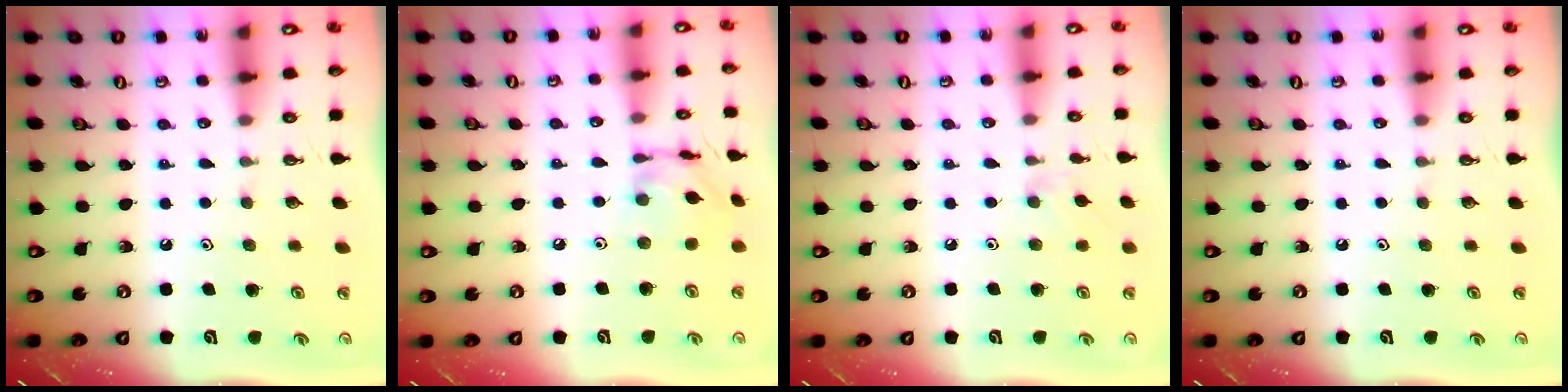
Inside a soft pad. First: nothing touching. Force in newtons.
{"total": 10.2, "press": 10.2, "slide": 0.7}
{"total": 4.5, "press": 4.5, "slide": 0.7}
{"total": 0.0}